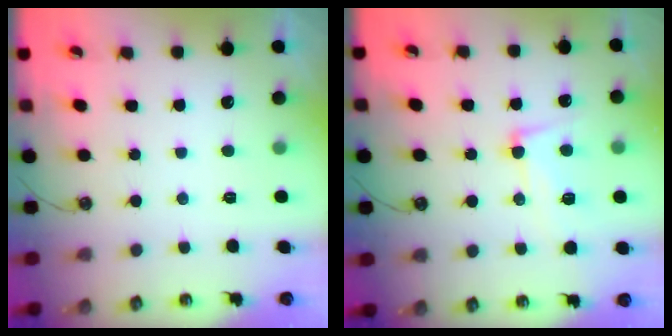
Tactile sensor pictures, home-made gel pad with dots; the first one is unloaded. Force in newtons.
{"total": 7.4, "press": 7.3, "slide": 1.4}